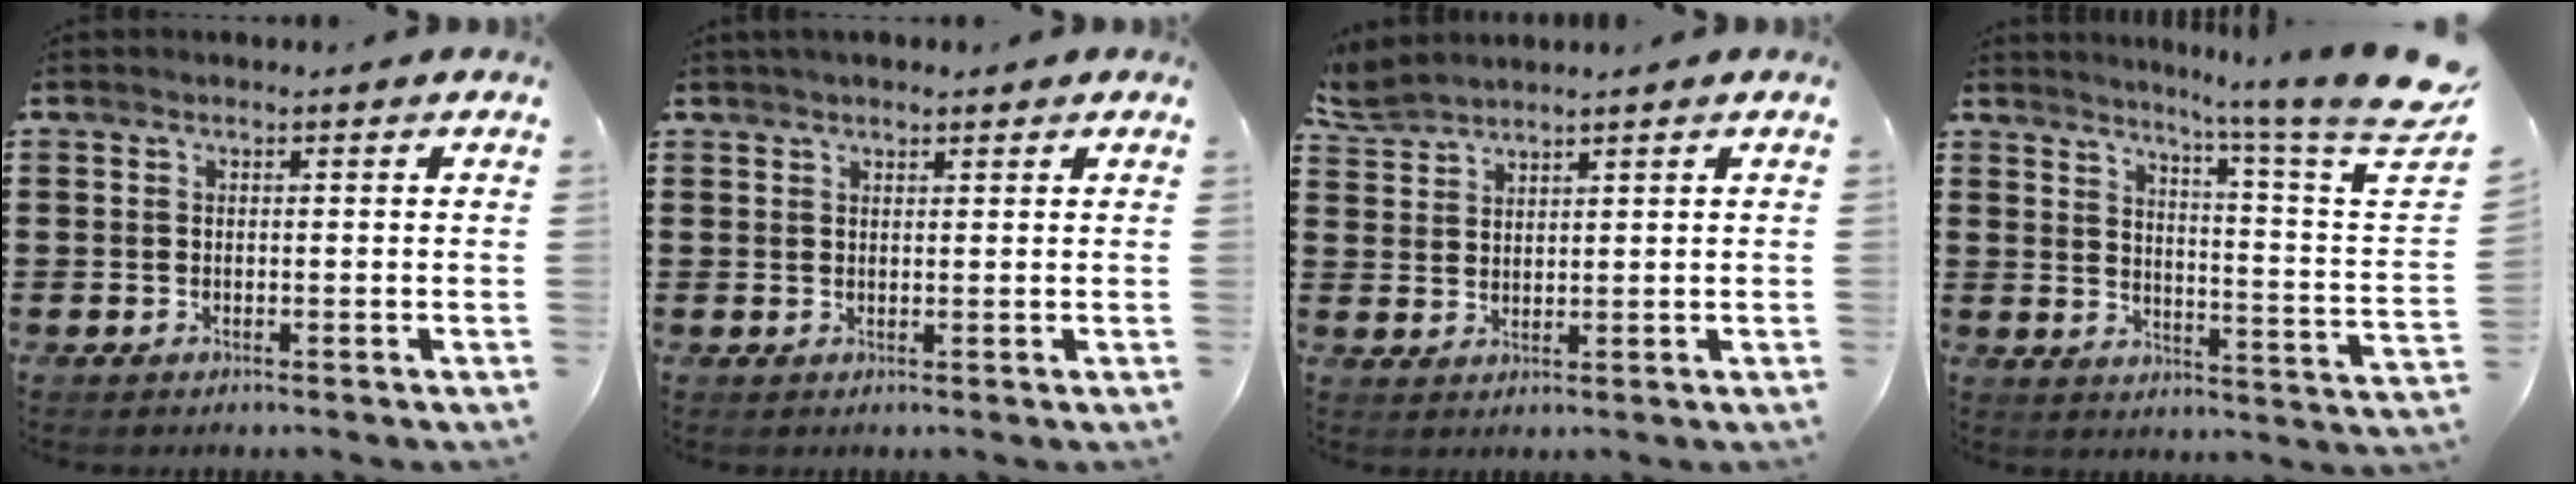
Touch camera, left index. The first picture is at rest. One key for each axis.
{"total": 1.5, "fx": 1.3, "fy": 0.4, "fz": 0.6, "tx": -0.013, "ty": 0.004, "tz": 0.025}
{"total": 3.4, "fx": 3.3, "fy": 0.7, "fz": 0.8, "tx": -0.027, "ty": -0.003, "tz": 0.062}
{"total": 8.2, "fx": 6.5, "fy": -1.8, "fz": 4.6, "tx": -0.089, "ty": -0.061, "tz": 0.098}